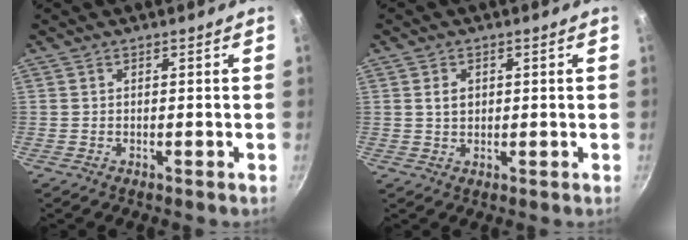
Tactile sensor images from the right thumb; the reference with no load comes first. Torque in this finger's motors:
{"motor_torque": [-0.03, 0.18, 0.19, 0.25, -0.01]}